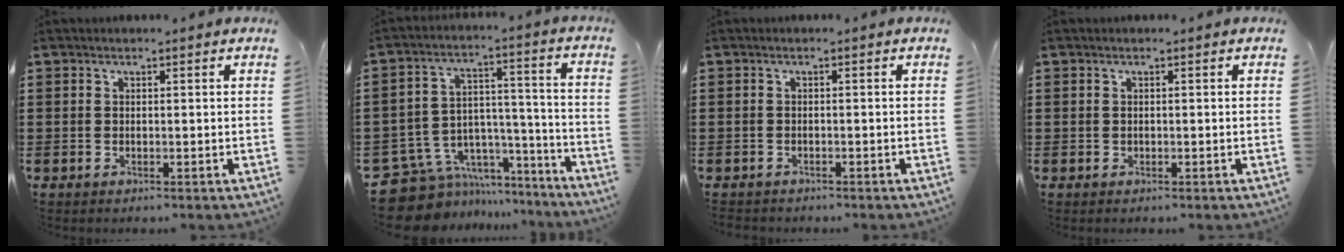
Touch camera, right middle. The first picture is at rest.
{"total": 9.3, "force": [-7.3, 5.3, 1.9], "torque": [-0.061, 0.012, -0.137]}
{"total": 0.8, "force": [-0.7, 0.2, -0.1], "torque": [0.001, 0.002, -0.017]}
{"total": 0.0}